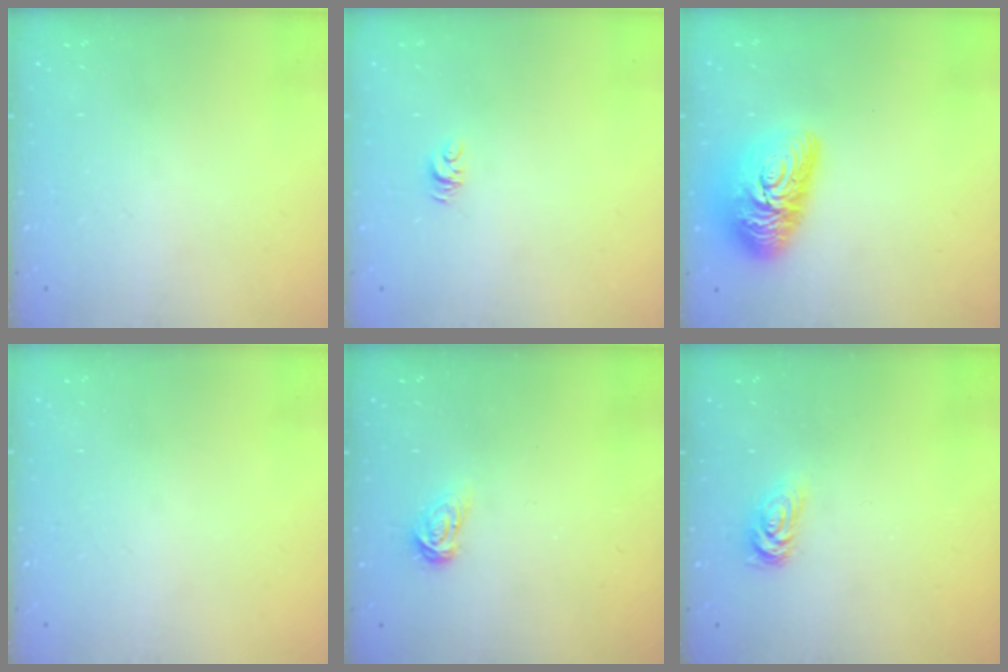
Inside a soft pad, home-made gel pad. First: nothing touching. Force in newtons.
{"total": 3.9, "press": 3.9, "slide": 0.3}
{"total": 14.6, "press": 14.5, "slide": 1.1}
{"total": 0.0}
{"total": 3.2, "press": 3.2, "slide": 0.3}
{"total": 2.8, "press": 2.8, "slide": 0.4}